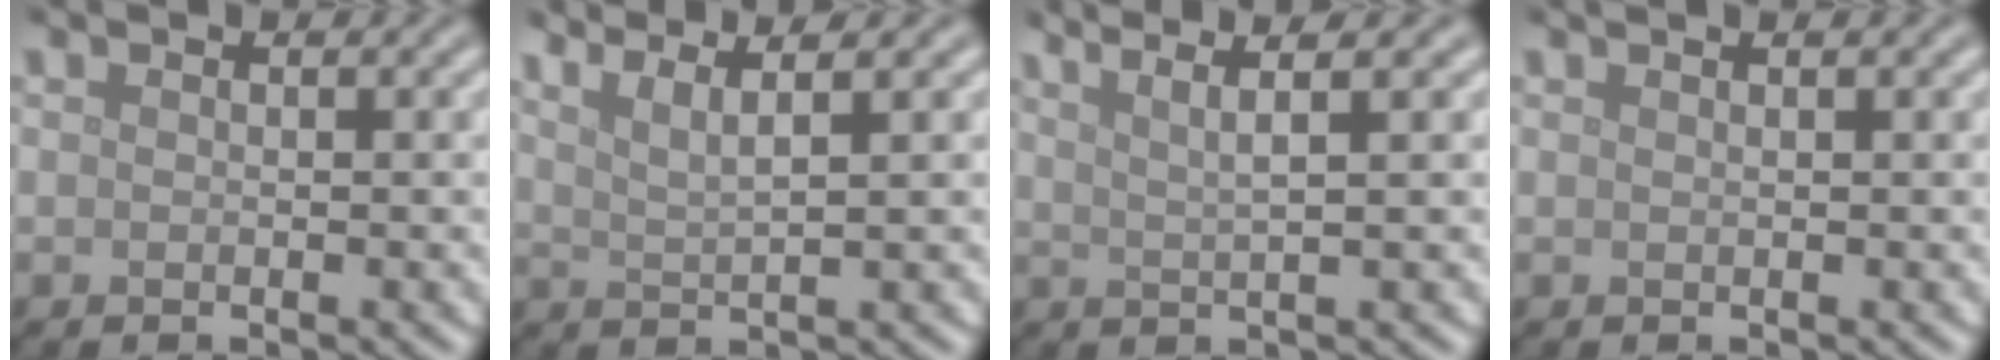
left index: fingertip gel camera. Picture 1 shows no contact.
{"total": 4.1, "force": [3.1, 1.0, 2.6], "torque": [-0.032, 0.018, 0.031]}
{"total": 5.0, "force": [3.4, 1.2, 3.5], "torque": [-0.046, 0.024, 0.024]}
{"total": 2.0, "force": [1.3, 0.8, 1.3], "torque": [-0.004, 0.000, -0.003]}